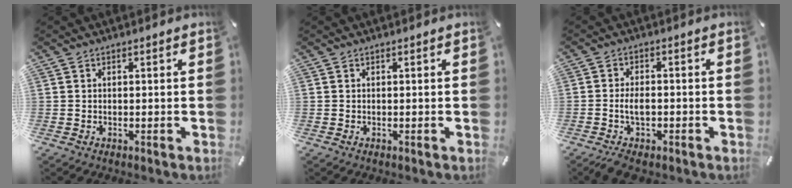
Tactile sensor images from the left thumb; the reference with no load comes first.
{"total": 0.0}
{"total": 4.7, "force": [-1.6, 2.8, 3.4], "torque": [-0.072, 0.009, -0.031]}